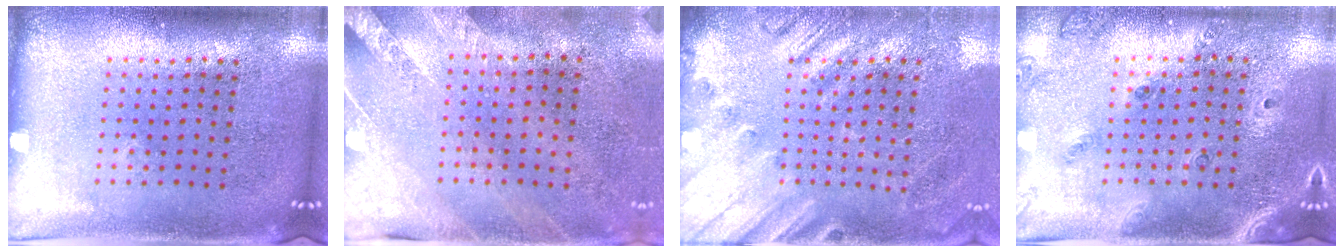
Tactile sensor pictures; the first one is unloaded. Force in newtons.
{"total": 2.6, "press": 2.1, "slide": 1.6}
{"total": 2.4, "press": 2.0, "slide": 1.3}
{"total": 1.5, "press": 1.3, "slide": 0.7}